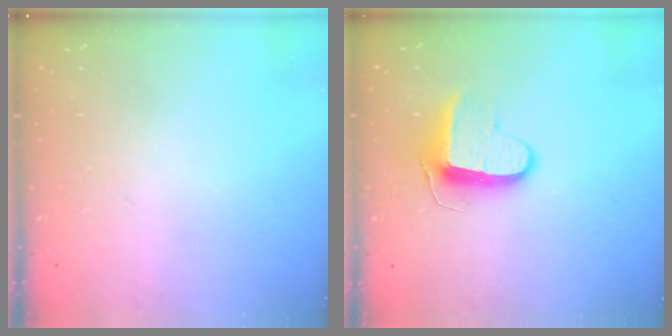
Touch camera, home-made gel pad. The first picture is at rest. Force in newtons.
{"total": 9.7, "press": 9.7, "slide": 0.4}